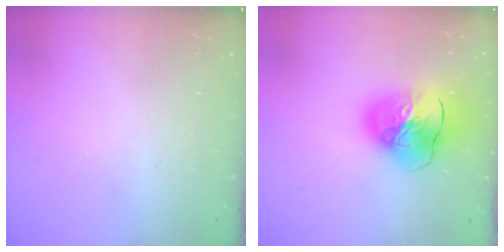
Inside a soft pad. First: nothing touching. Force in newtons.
{"total": 17.4, "press": 17.2, "slide": 2.3}